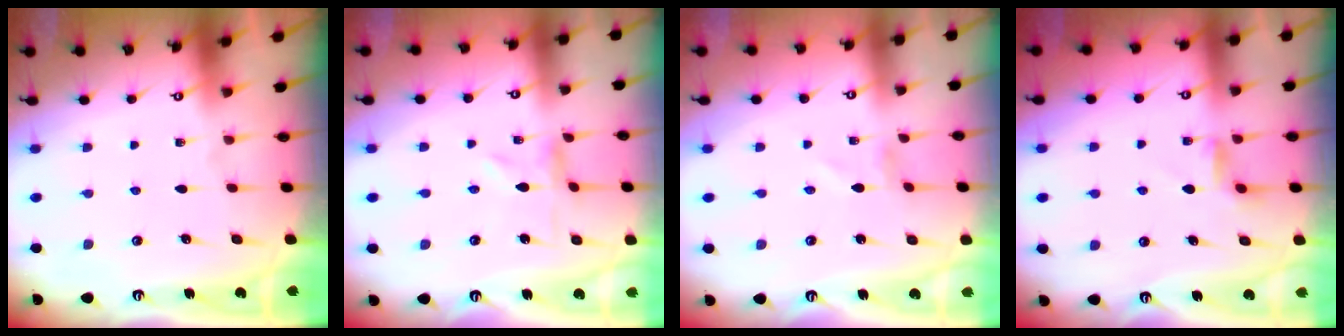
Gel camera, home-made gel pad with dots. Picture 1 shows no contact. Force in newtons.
{"total": 0.0}
{"total": 1.4, "press": 1.4, "slide": 0.1}
{"total": 3.1, "press": 3.1, "slide": 0.4}